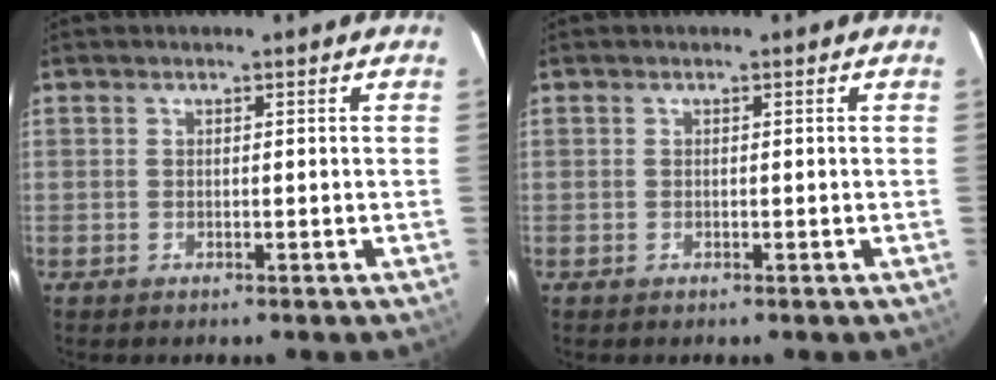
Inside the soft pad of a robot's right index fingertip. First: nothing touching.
{"total": 0.0}